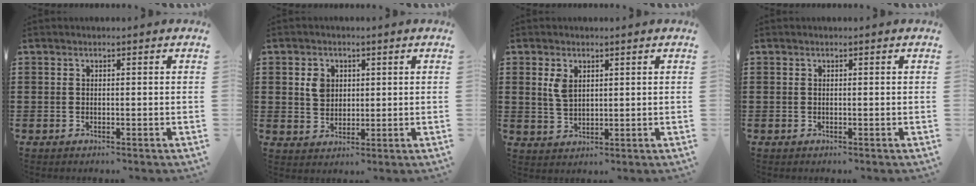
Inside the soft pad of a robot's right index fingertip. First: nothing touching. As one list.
[{"total": 3.6, "force": [1.1, 3.0, 1.8], "torque": [-0.045, 0.012, 0.018]}, {"total": 3.2, "force": [1.3, 1.9, 2.3], "torque": [-0.050, 0.007, 0.023]}, {"total": 0.0}]